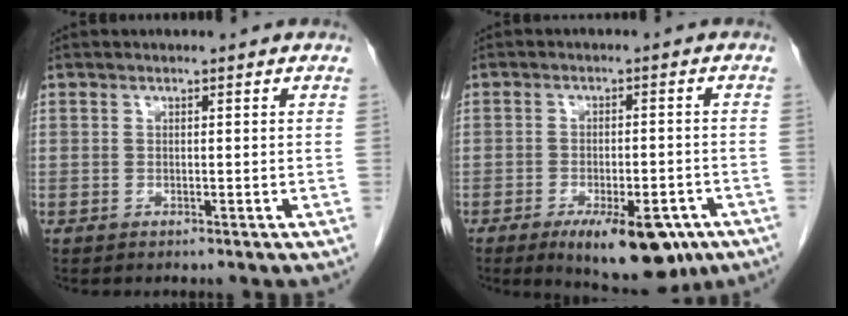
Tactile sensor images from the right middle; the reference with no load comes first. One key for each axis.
{"total": 12.0, "fx": -7.3, "fy": 4.3, "fz": 8.5, "tx": -0.109, "ty": -0.007, "tz": -0.099}